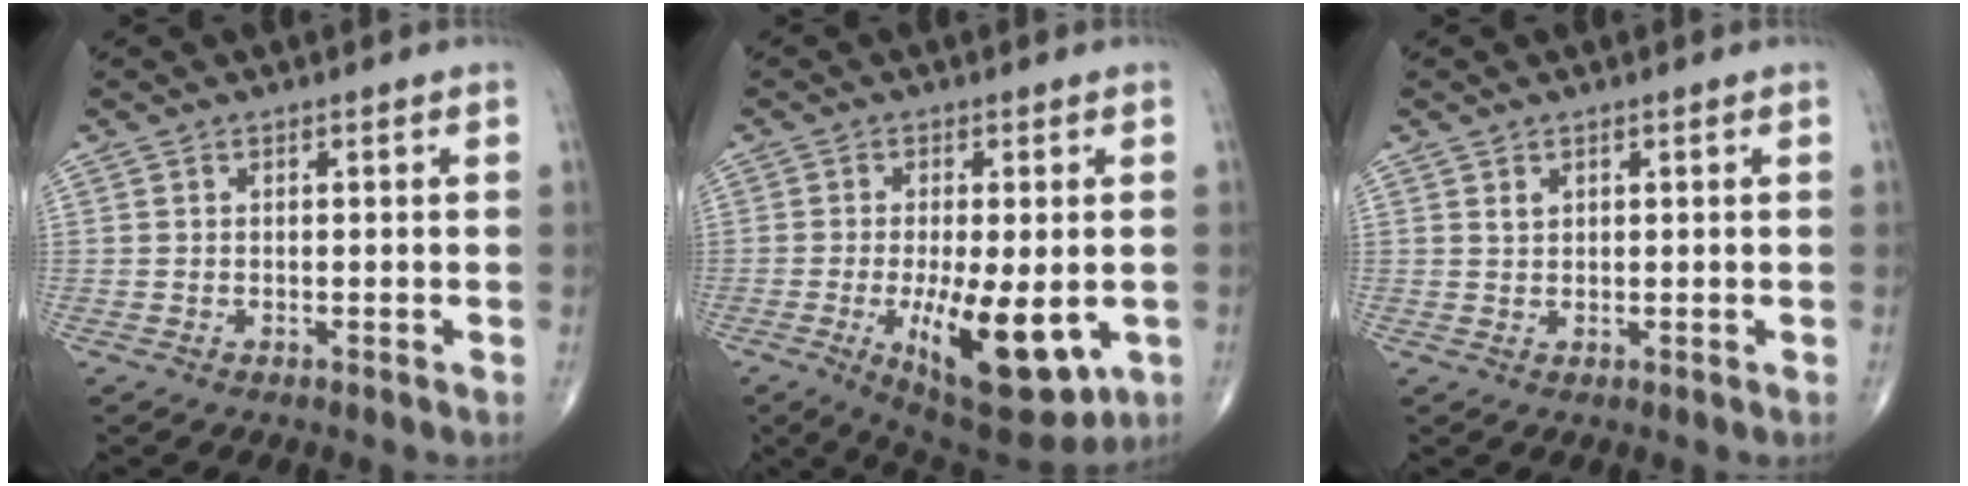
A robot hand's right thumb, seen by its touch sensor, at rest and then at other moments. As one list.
[{"total": 15.5, "force": [-3.9, 5.9, 13.8], "torque": [-0.208, -0.021, -0.044]}, {"total": 1.2, "force": [0.7, 0.8, 0.6], "torque": [-0.004, -0.002, 0.013]}]